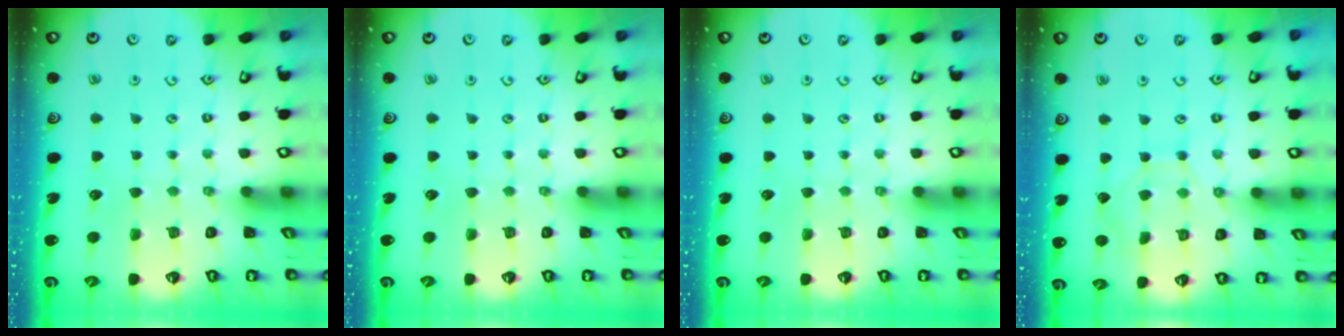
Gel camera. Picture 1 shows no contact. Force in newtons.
{"total": 0.0}
{"total": 0.0}
{"total": 7.6, "press": 7.5, "slide": 0.9}